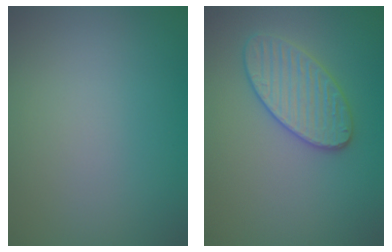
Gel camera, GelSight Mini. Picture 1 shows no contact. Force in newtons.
{"total": 3.5, "press": 3.5, "slide": 0.3}